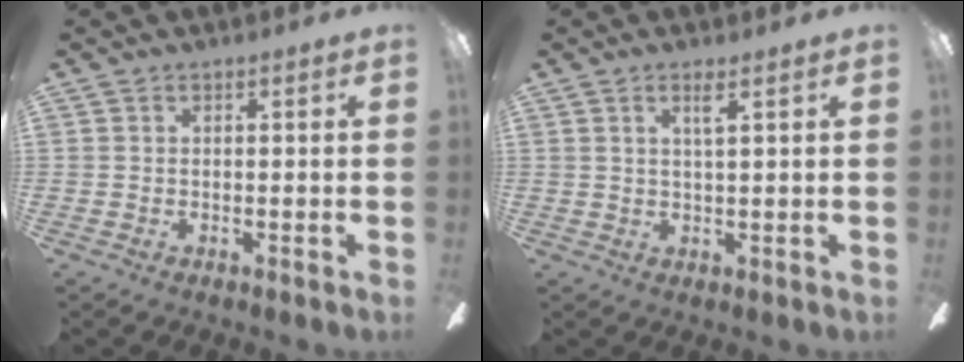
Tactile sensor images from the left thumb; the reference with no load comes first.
{"total": 2.9, "force": [1.7, 0.3, 2.3], "torque": [-0.043, -0.002, 0.025]}